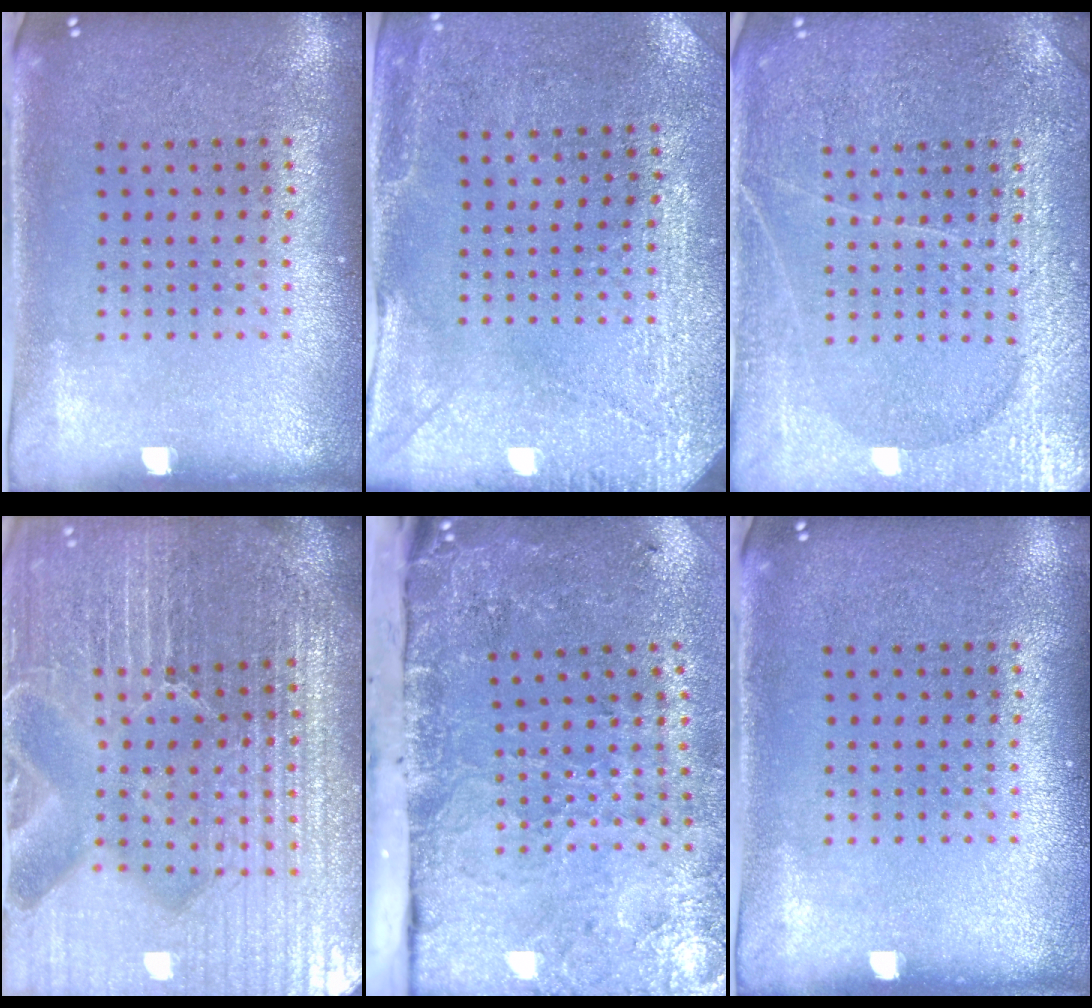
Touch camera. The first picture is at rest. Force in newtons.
{"total": 3.0, "press": 2.7, "slide": 1.1}
{"total": 3.6, "press": 3.6, "slide": 0.5}
{"total": 6.8, "press": 6.0, "slide": 3.3}
{"total": 5.0, "press": 3.6, "slide": 3.4}
{"total": 0.0}